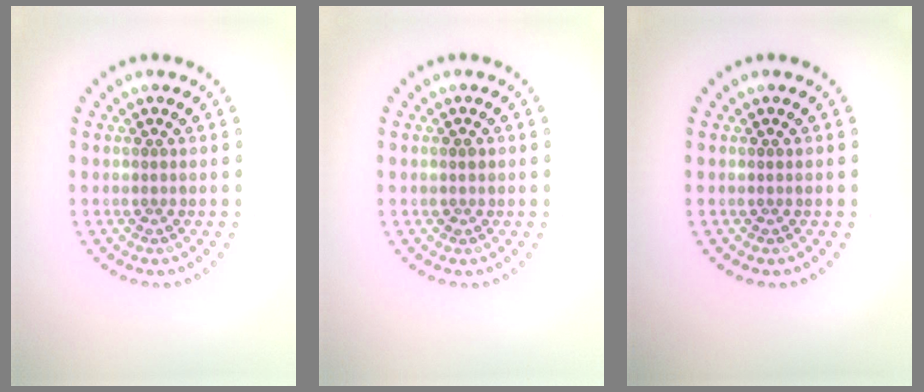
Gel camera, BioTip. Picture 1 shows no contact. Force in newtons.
{"total": 0.7, "press": 0.6, "slide": 0.2}
{"total": 0.0}